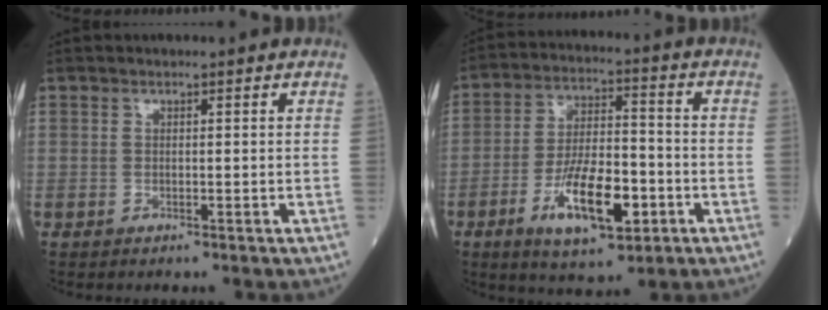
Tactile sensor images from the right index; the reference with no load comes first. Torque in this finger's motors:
{"motor_torque": [1.39, -0.75, 0.37, 0.09]}